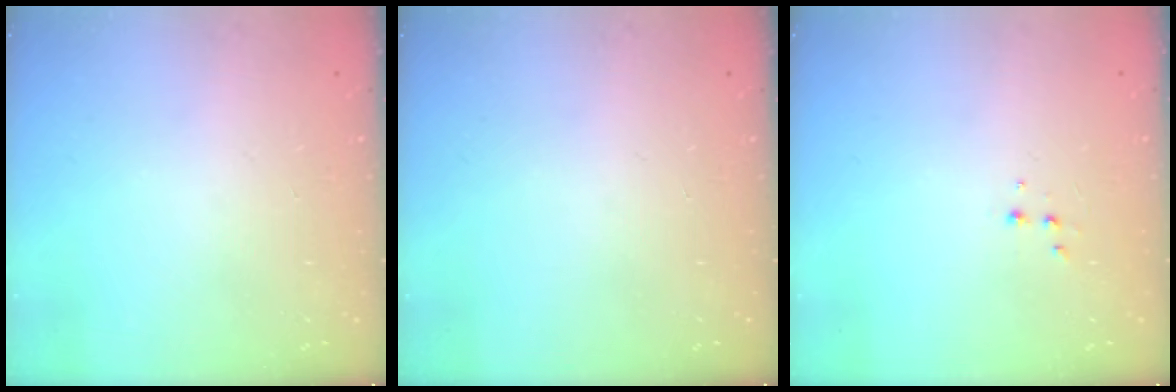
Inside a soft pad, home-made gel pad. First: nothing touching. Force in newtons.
{"total": 0.0}
{"total": 1.9, "press": 1.9, "slide": 0.2}